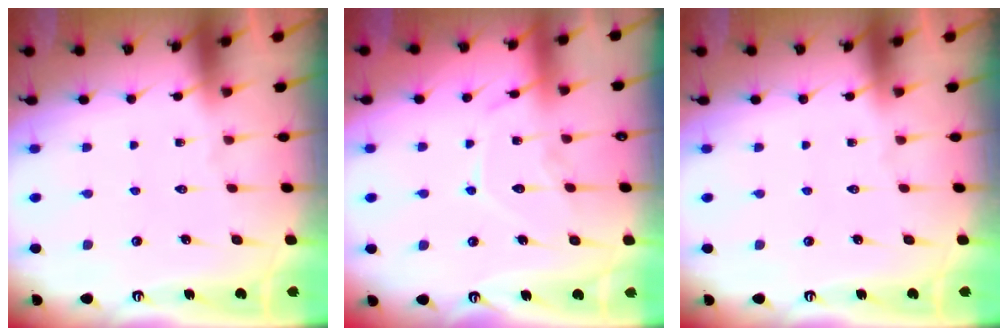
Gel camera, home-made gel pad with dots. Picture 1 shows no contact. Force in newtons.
{"total": 10.9, "press": 10.8, "slide": 0.8}
{"total": 0.0}